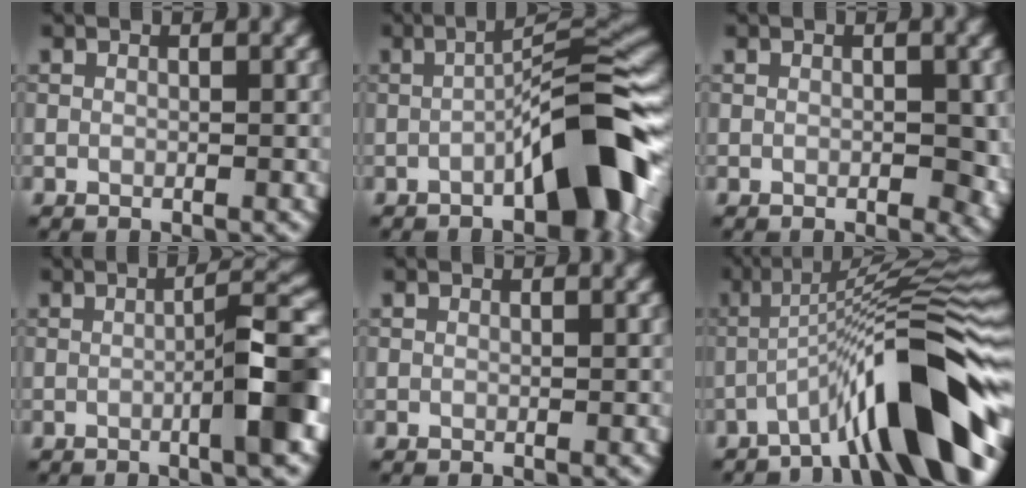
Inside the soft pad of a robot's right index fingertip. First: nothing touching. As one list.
[{"total": 9.4, "force": [-3.7, 2.2, 8.3], "torque": [-0.103, 0.026, -0.067]}, {"total": 2.3, "force": [-0.3, 1.0, 2.0], "torque": [-0.021, -0.002, -0.003]}, {"total": 6.2, "force": [-1.4, 0.7, 6.0], "torque": [-0.082, 0.015, -0.028]}, {"total": 0.0}, {"total": 11.8, "force": [-5.6, 1.7, 10.2], "torque": [-0.139, 0.028, -0.099]}]